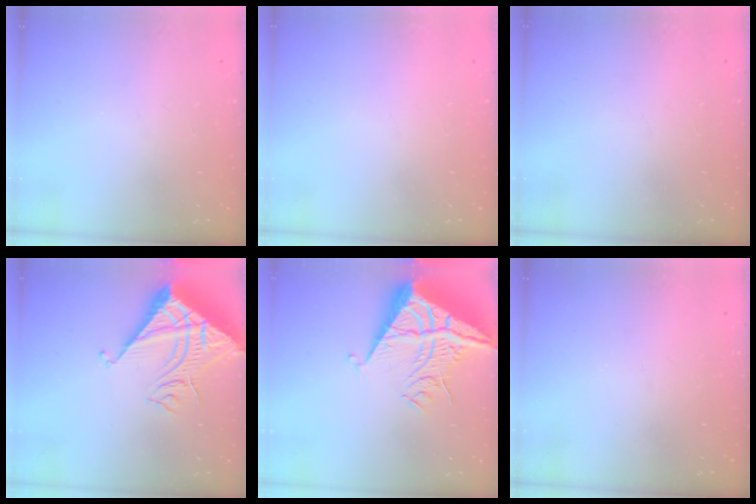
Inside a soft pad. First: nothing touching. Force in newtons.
{"total": 1.5, "press": 1.5, "slide": 0.1}
{"total": 1.5, "press": 1.5, "slide": 0.1}
{"total": 11.1, "press": 11.1, "slide": 1.0}
{"total": 13.3, "press": 13.2, "slide": 1.4}
{"total": 1.5, "press": 1.5, "slide": 0.1}